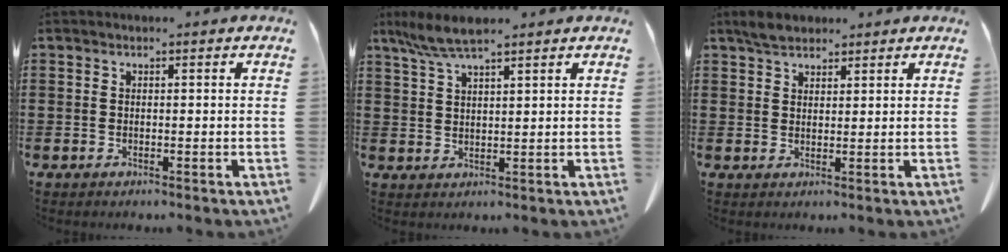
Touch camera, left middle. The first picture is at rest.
{"total": 5.2, "force": [3.8, 0.8, 3.5], "torque": [-0.076, -0.002, 0.070]}
{"total": 3.0, "force": [2.6, 1.2, 1.0], "torque": [-0.027, 0.007, 0.049]}